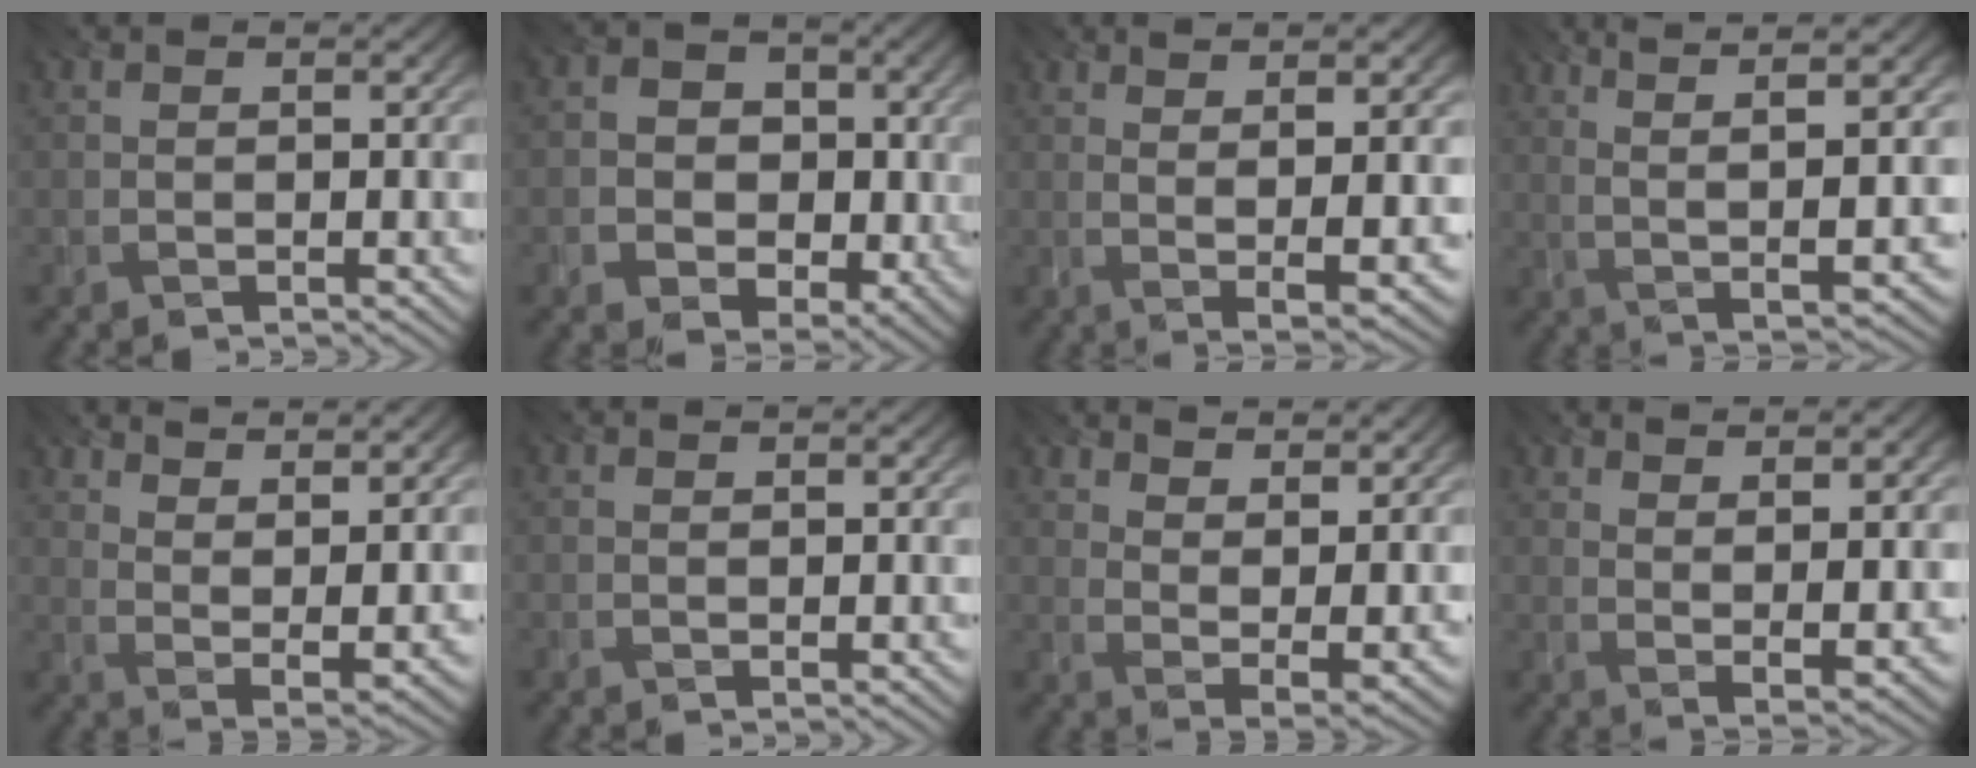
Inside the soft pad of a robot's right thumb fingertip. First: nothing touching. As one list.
[{"total": 7.6, "force": [-0.8, 6.5, 3.9], "torque": [-0.076, -0.009, -0.024]}, {"total": 8.3, "force": [1.6, 1.6, 8.0], "torque": [-0.106, 0.011, 0.024]}, {"total": 8.9, "force": [3.0, 1.3, 8.3], "torque": [-0.155, 0.008, 0.059]}, {"total": 11.5, "force": [8.3, 3.2, 7.4], "torque": [-0.129, -0.002, 0.120]}, {"total": 0.9, "force": [0.6, 0.1, 0.6], "torque": [-0.010, -0.001, 0.014]}, {"total": 11.3, "force": [8.0, 3.7, 7.0], "torque": [-0.122, -0.005, 0.117]}, {"total": 8.4, "force": [5.1, 1.8, 6.4], "torque": [-0.102, 0.002, 0.076]}]